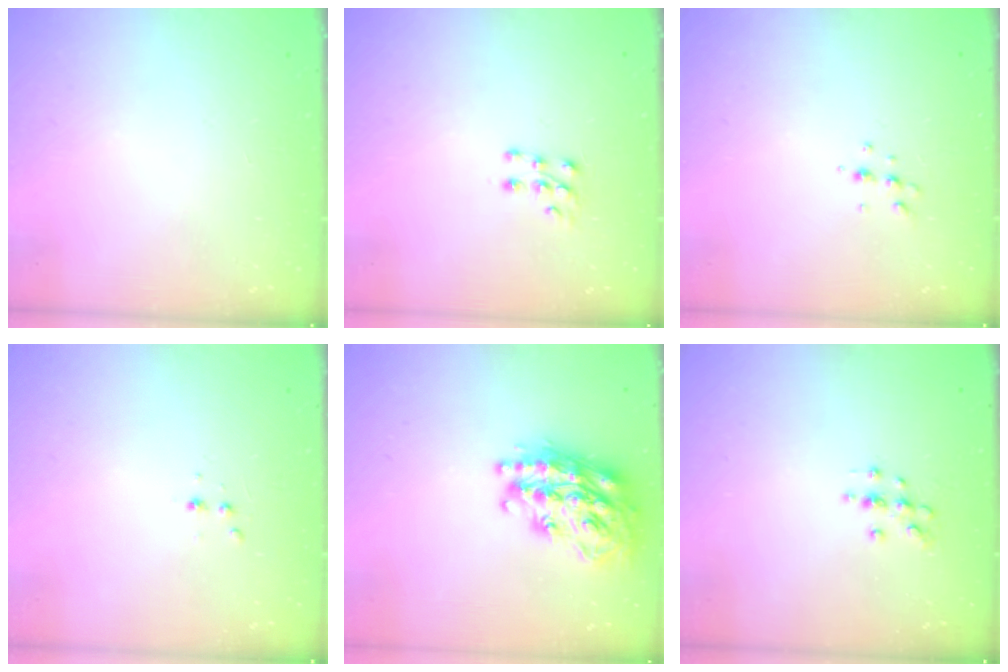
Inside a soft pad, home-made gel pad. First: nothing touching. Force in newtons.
{"total": 6.6, "press": 6.6, "slide": 0.8}
{"total": 4.3, "press": 4.2, "slide": 0.6}
{"total": 2.9, "press": 2.7, "slide": 1.0}
{"total": 23.5, "press": 23.4, "slide": 2.0}
{"total": 5.4, "press": 5.2, "slide": 1.6}